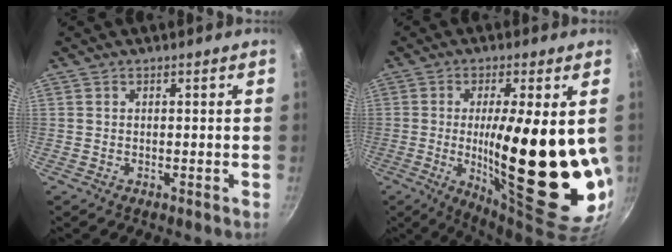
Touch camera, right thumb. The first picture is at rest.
{"total": 23.4, "force": [0.0, 6.4, 22.6], "torque": [-0.323, -0.038, 0.010]}